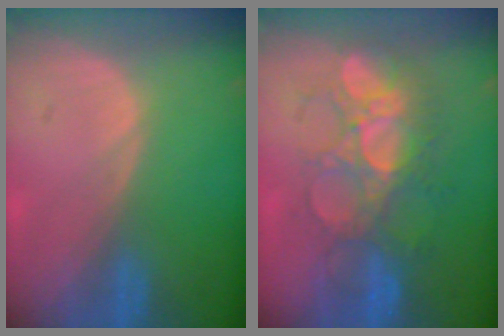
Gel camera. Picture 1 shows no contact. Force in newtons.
{"total": 8.7, "press": 8.6, "slide": 1.6}